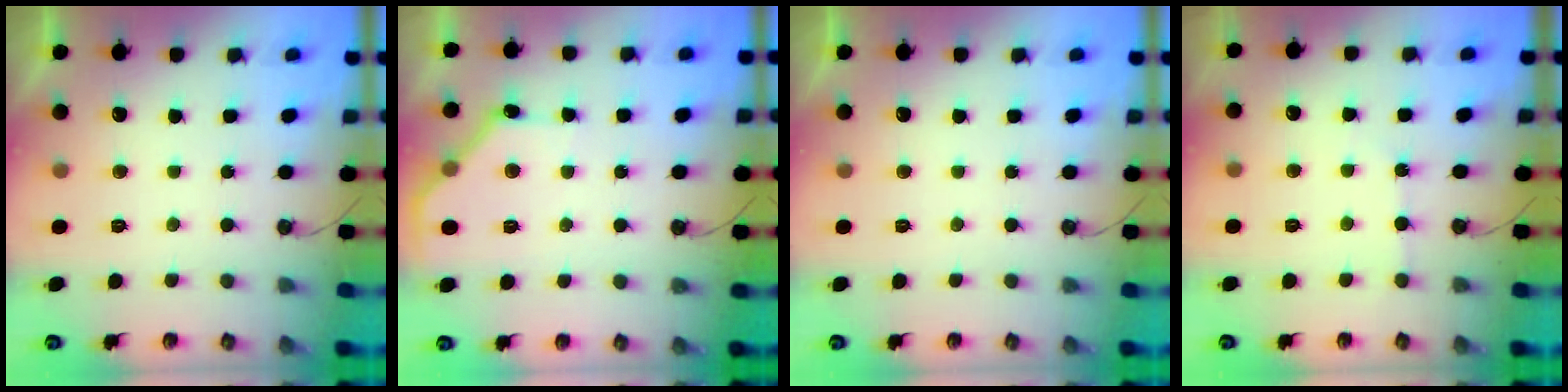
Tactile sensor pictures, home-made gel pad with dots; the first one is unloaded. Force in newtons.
{"total": 9.5, "press": 9.5, "slide": 0.5}
{"total": 0.0}
{"total": 2.6, "press": 2.6, "slide": 0.3}